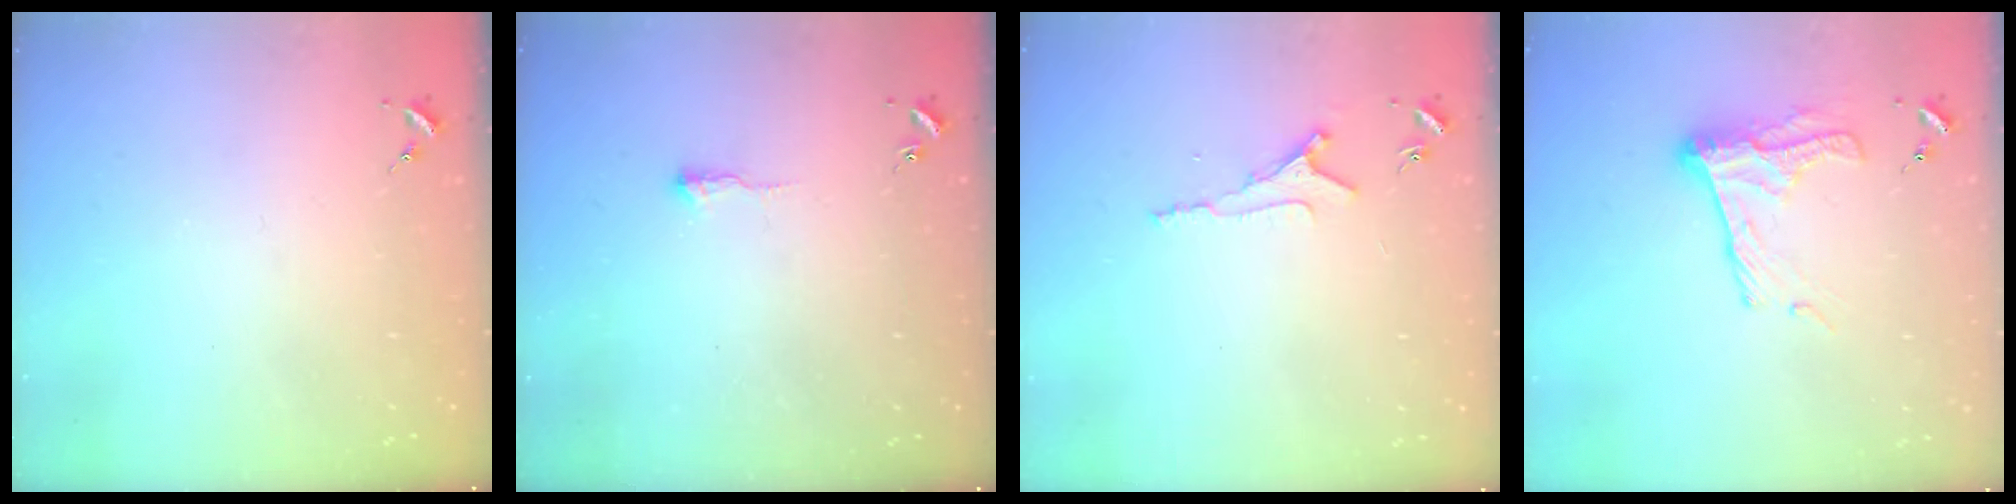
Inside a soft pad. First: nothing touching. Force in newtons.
{"total": 2.9, "press": 2.9, "slide": 0.6}
{"total": 5.6, "press": 5.5, "slide": 0.8}
{"total": 12.8, "press": 12.8, "slide": 0.7}